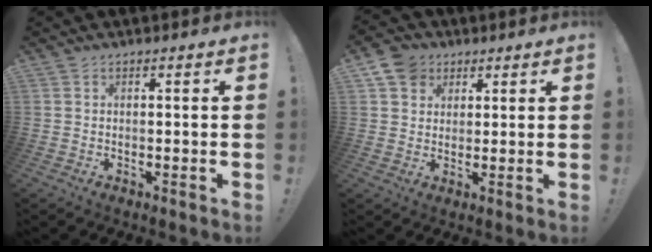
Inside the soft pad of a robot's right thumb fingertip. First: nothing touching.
{"total": 7.2, "force": [3.5, 5.9, 1.9], "torque": [-0.030, -0.016, 0.071]}